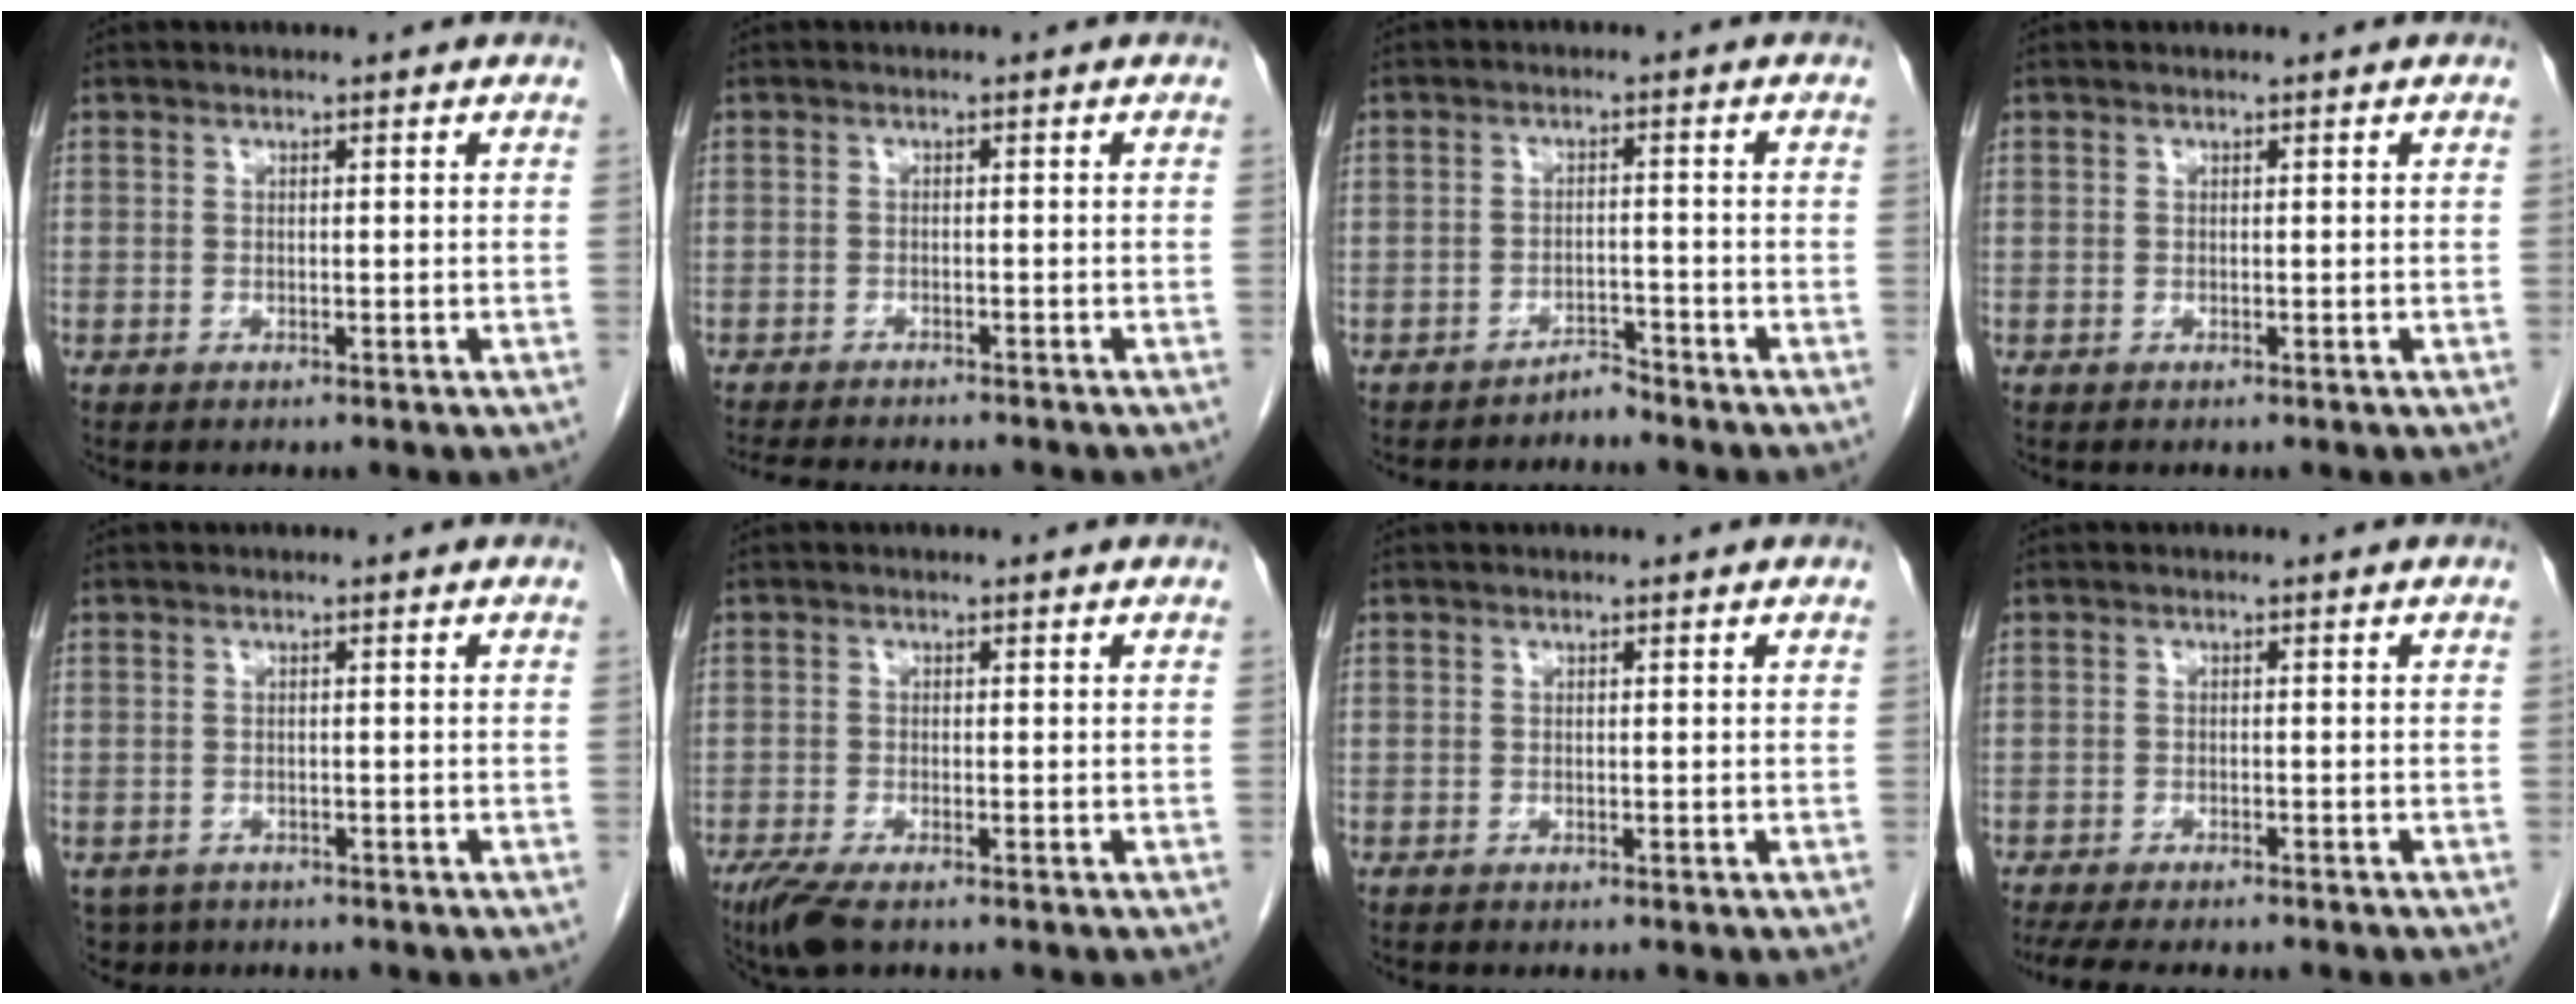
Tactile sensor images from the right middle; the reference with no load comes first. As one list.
[{"total": 9.0, "force": [-8.2, 1.3, 3.6], "torque": [-0.048, -0.013, -0.113]}, {"total": 2.1, "force": [-2.1, 0.3, 0.0], "torque": [0.007, -0.003, -0.034]}, {"total": 0.0}, {"total": 4.4, "force": [-3.1, 3.0, 0.7], "torque": [-0.009, 0.000, -0.047]}, {"total": 4.7, "force": [-3.4, 1.0, 3.1], "torque": [-0.064, -0.014, -0.059]}, {"total": 0.0}, {"total": 11.2, "force": [-9.5, 2.5, 5.4], "torque": [-0.077, -0.011, -0.128]}]